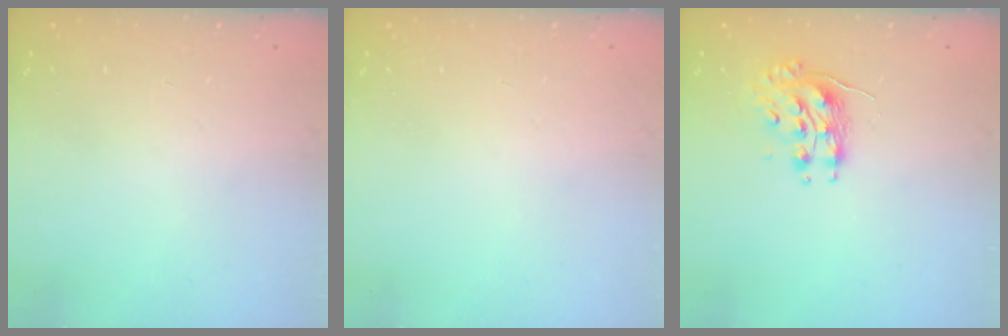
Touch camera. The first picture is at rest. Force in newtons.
{"total": 0.0}
{"total": 8.7, "press": 8.7, "slide": 0.2}